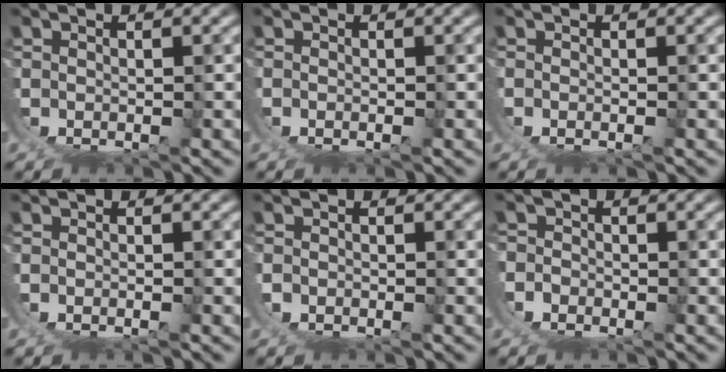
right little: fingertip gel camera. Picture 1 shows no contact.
{"total": 0.5, "force": [-0.1, 0.1, 0.5], "torque": [-0.011, -0.001, -0.001]}
{"total": 0.7, "force": [-0.1, 0.0, 0.7], "torque": [-0.014, -0.001, 0.000]}
{"total": 0.6, "force": [-0.1, 0.1, 0.6], "torque": [-0.014, -0.001, -0.001]}
{"total": 1.3, "force": [0.0, 1.2, 0.3], "torque": [-0.015, 0.000, -0.002]}
{"total": 3.9, "force": [-0.1, 3.7, 1.1], "torque": [-0.045, -0.012, -0.005]}